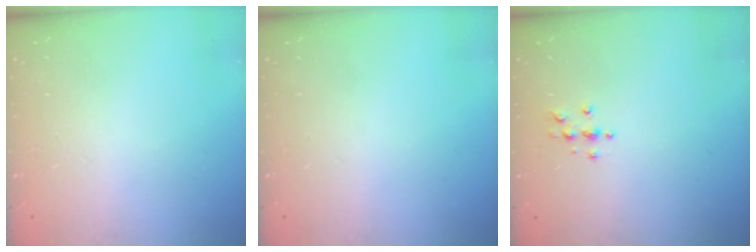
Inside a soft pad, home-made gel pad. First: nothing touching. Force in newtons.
{"total": 0.0}
{"total": 4.0, "press": 4.0, "slide": 0.5}